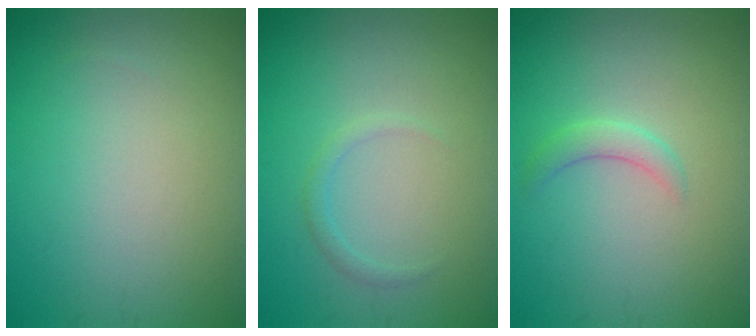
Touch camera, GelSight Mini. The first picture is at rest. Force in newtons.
{"total": 1.0, "press": 1.0, "slide": 0.0}
{"total": 1.6, "press": 1.6, "slide": 0.1}